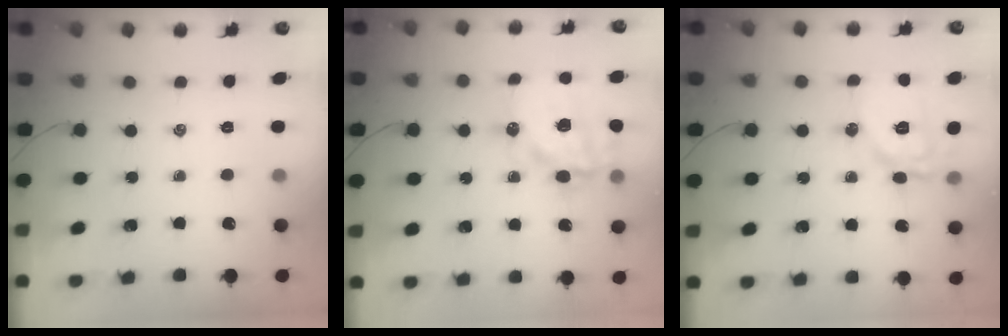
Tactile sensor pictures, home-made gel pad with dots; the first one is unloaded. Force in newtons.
{"total": 19.2, "press": 18.8, "slide": 3.9}
{"total": 11.8, "press": 11.8, "slide": 0.4}